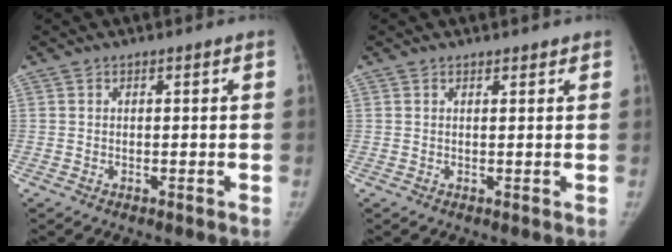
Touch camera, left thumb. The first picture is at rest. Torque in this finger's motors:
{"motor_torque": [-0.38, -0.21, -0.37, 0.11, -0.07]}